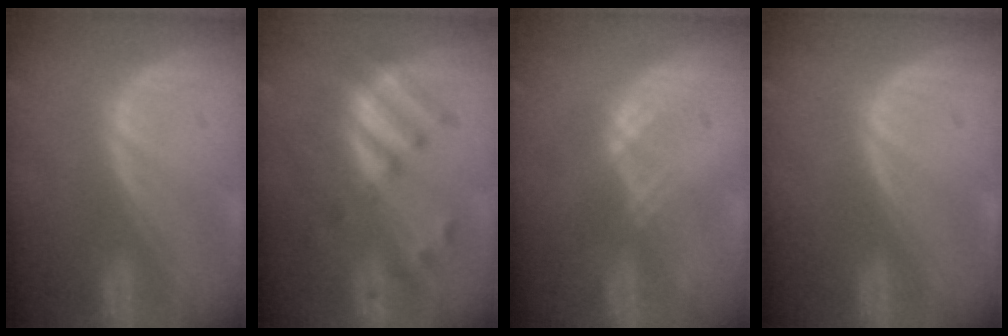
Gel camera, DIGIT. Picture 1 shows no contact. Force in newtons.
{"total": 7.9, "press": 7.1, "slide": 3.5}
{"total": 1.5, "press": 1.3, "slide": 0.8}
{"total": 0.0}